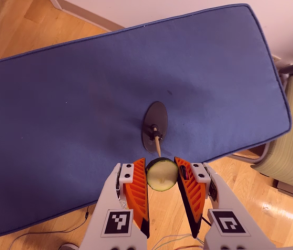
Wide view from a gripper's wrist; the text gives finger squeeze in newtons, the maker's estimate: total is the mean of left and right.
{"total": 9.6, "left": 9.5, "right": 9.7}